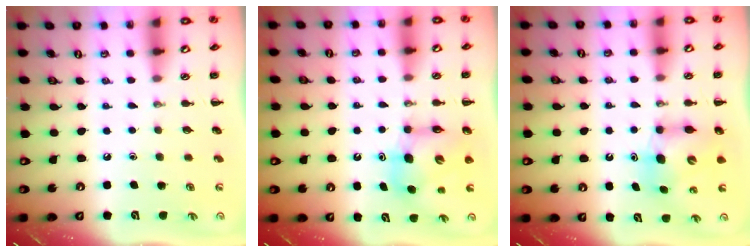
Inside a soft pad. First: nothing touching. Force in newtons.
{"total": 7.0, "press": 6.9, "slide": 1.0}
{"total": 7.1, "press": 7.0, "slide": 0.8}